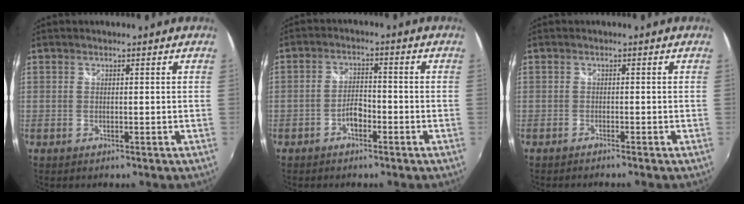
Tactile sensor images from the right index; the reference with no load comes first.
{"total": 3.5, "force": [-2.1, 1.6, 2.2], "torque": [-0.047, 0.007, -0.037]}
{"total": 0.8, "force": [-0.8, 0.0, 0.2], "torque": [-0.009, -0.004, -0.018]}